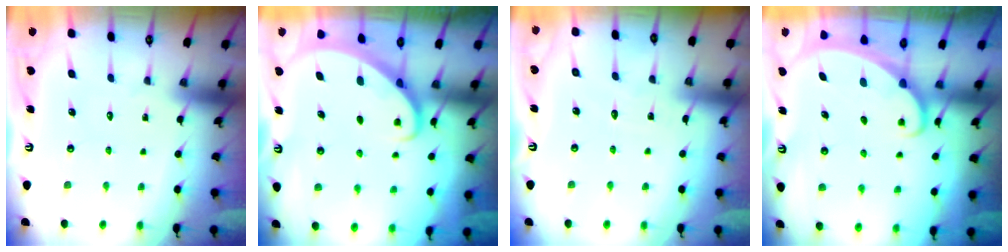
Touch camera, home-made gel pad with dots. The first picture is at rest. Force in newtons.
{"total": 2.9, "press": 2.9, "slide": 0.2}
{"total": 2.8, "press": 2.8, "slide": 0.3}
{"total": 1.6, "press": 1.6, "slide": 0.0}